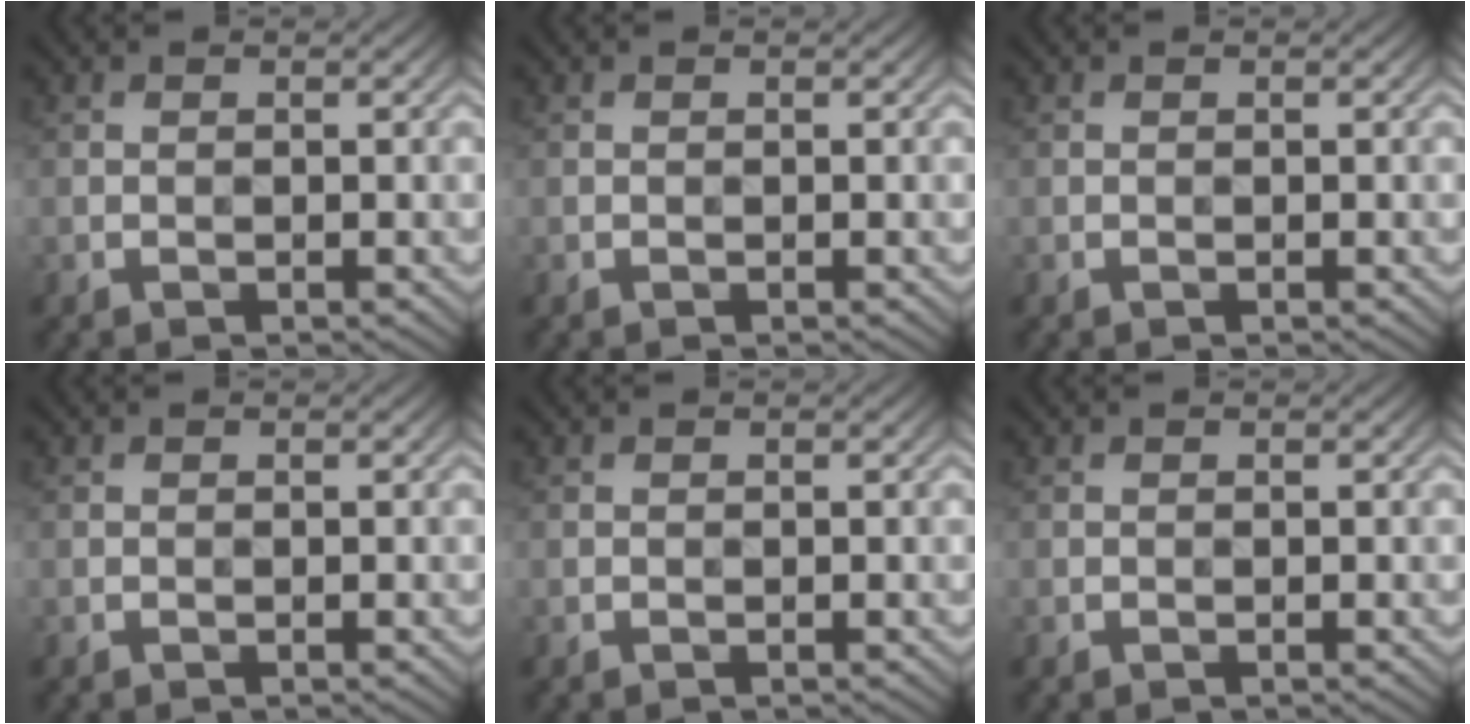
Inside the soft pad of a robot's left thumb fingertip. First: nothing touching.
{"total": 0.0}
{"total": 0.0}
{"total": 0.0}
{"total": 0.0}
{"total": 0.0}